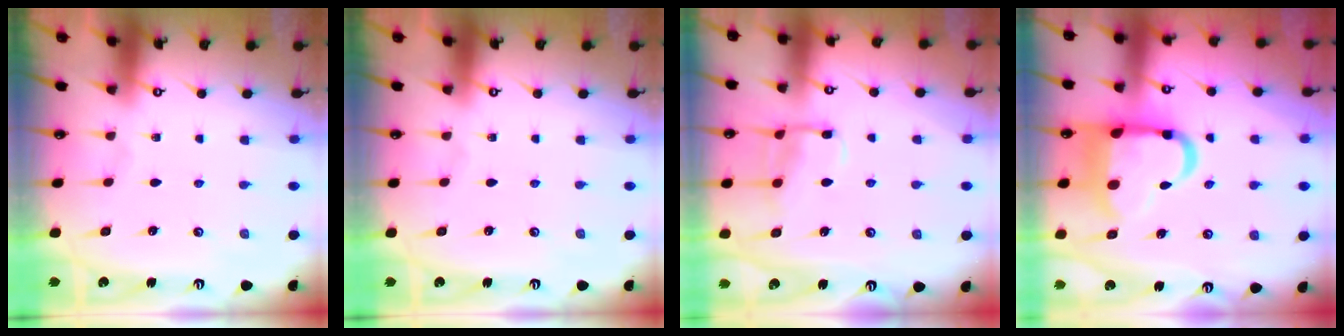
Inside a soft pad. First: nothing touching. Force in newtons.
{"total": 0.0}
{"total": 9.9, "press": 9.8, "slide": 0.8}
{"total": 15.7, "press": 15.6, "slide": 1.7}